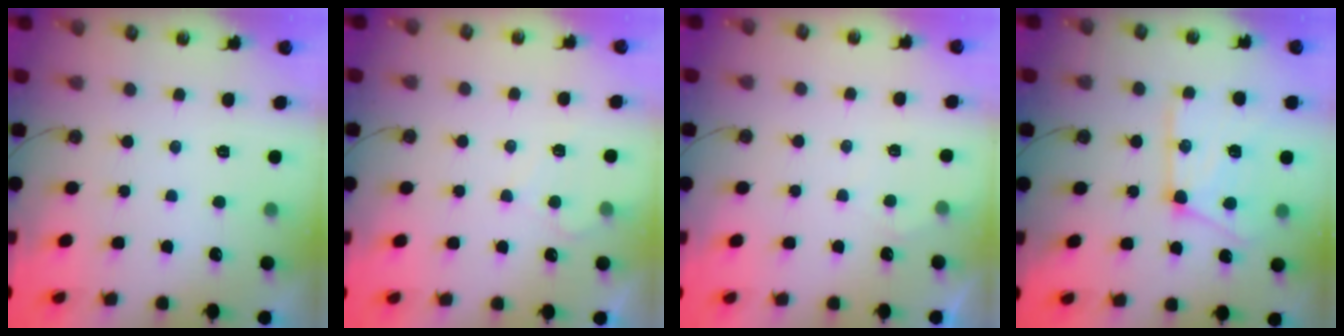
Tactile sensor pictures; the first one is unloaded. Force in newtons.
{"total": 4.9, "press": 4.9, "slide": 0.6}
{"total": 3.1, "press": 3.1, "slide": 0.4}
{"total": 17.2, "press": 17.1, "slide": 1.2}